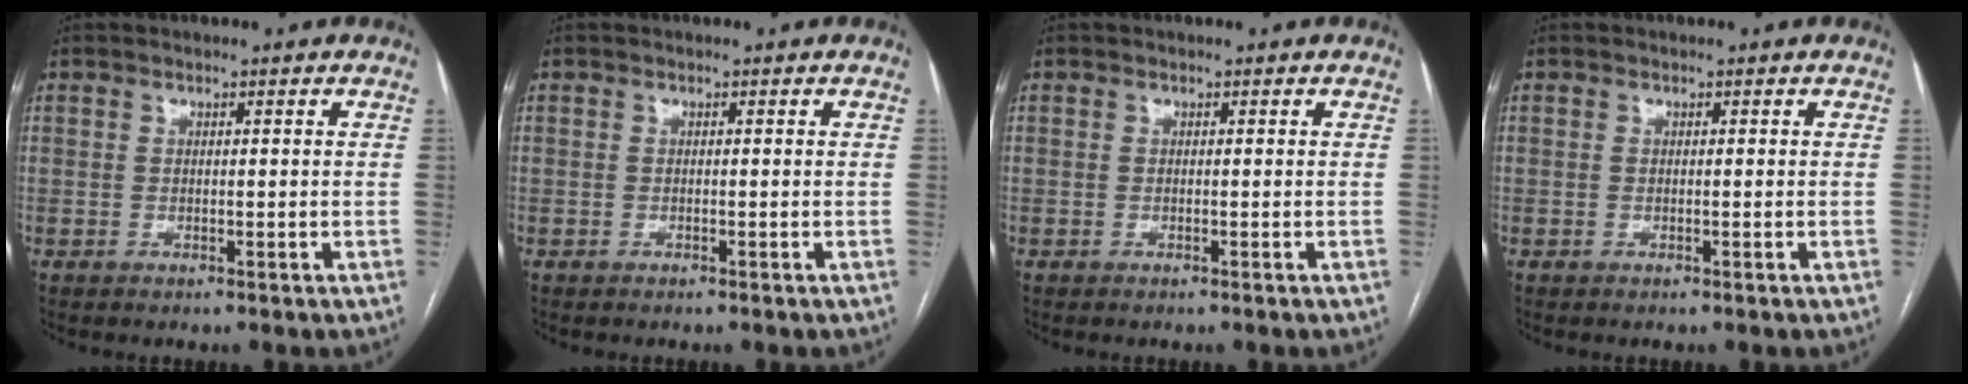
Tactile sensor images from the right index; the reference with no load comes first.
{"total": 0.0}
{"total": 0.0}
{"total": 0.0}